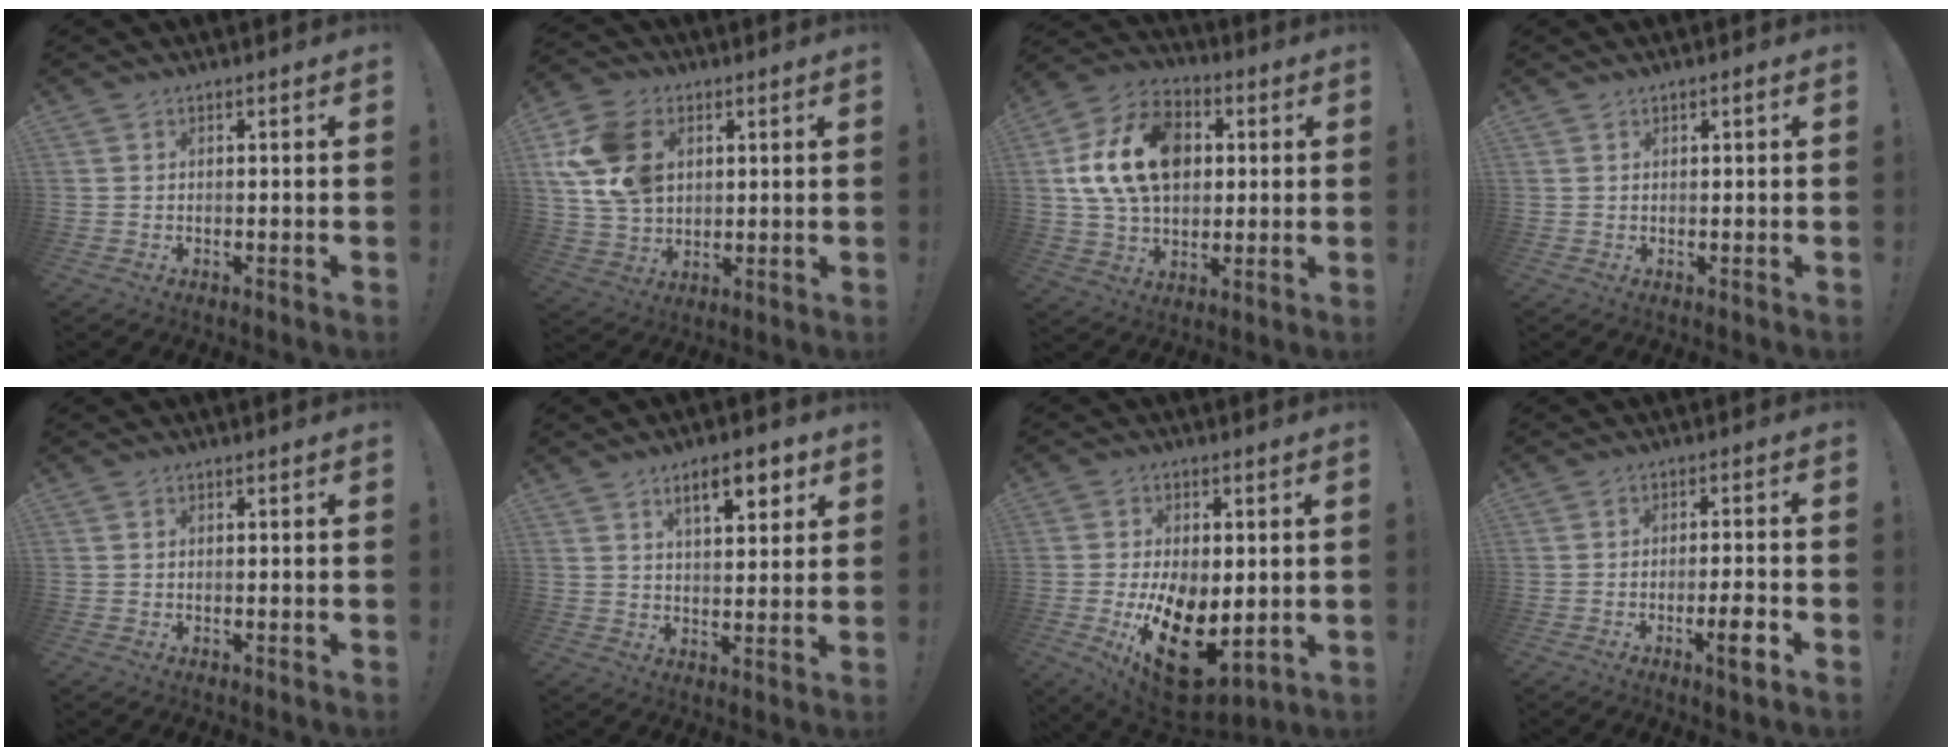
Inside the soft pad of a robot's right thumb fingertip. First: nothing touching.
{"total": 15.7, "force": [4.0, 12.3, 9.0], "torque": [-0.167, -0.008, 0.080]}
{"total": 19.5, "force": [3.8, 14.1, 13.0], "torque": [-0.205, -0.002, 0.072]}
{"total": 0.7, "force": [0.5, 0.3, 0.4], "torque": [-0.010, 0.001, 0.009]}
{"total": 0.0}
{"total": 9.5, "force": [5.3, 3.4, 7.2], "torque": [-0.100, -0.017, 0.087]}
{"total": 17.7, "force": [-3.7, 10.6, 13.7], "torque": [-0.197, 0.003, -0.046]}
{"total": 6.3, "force": [-3.0, 0.6, 5.5], "torque": [-0.071, 0.006, -0.050]}